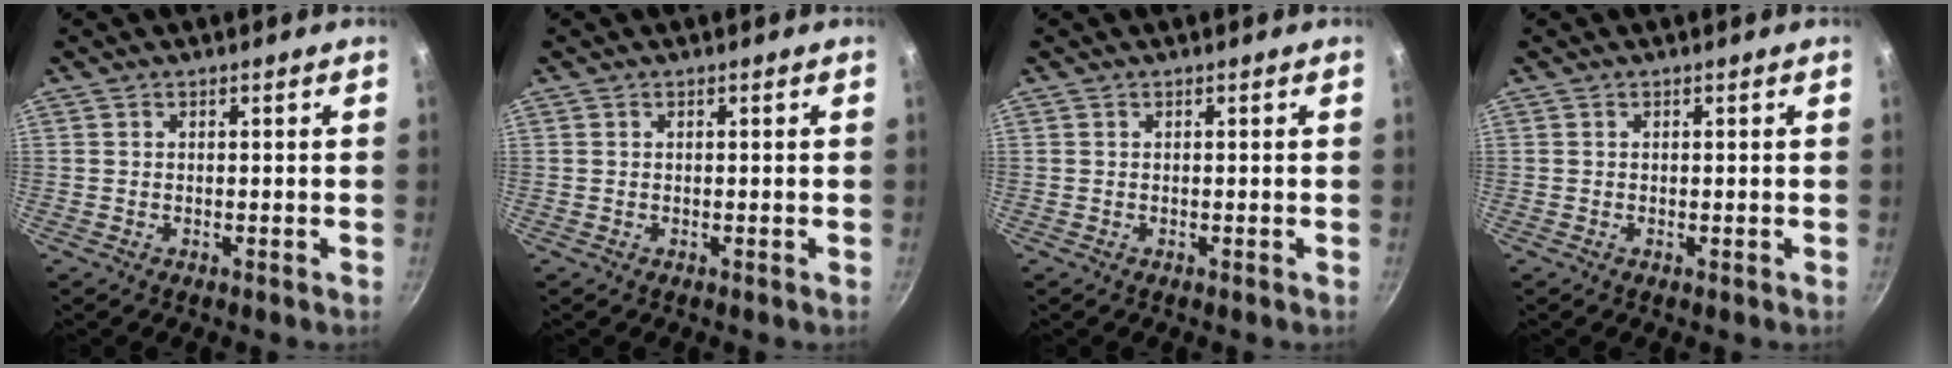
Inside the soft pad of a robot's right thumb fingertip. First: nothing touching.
{"total": 0.0}
{"total": 0.0}
{"total": 0.0}